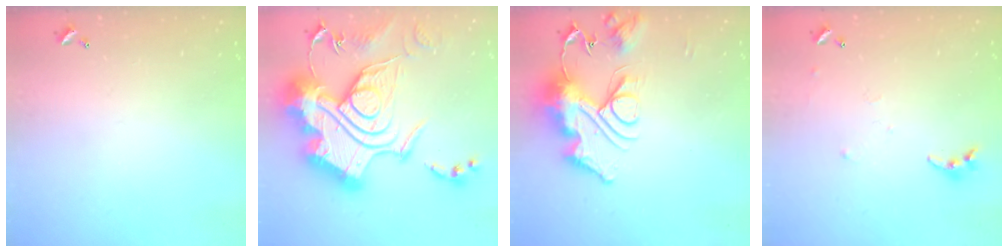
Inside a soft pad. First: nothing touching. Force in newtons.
{"total": 1.1, "press": 1.1, "slide": 0.0}
{"total": 17.1, "press": 17.1, "slide": 1.7}
{"total": 5.7, "press": 5.6, "slide": 0.6}